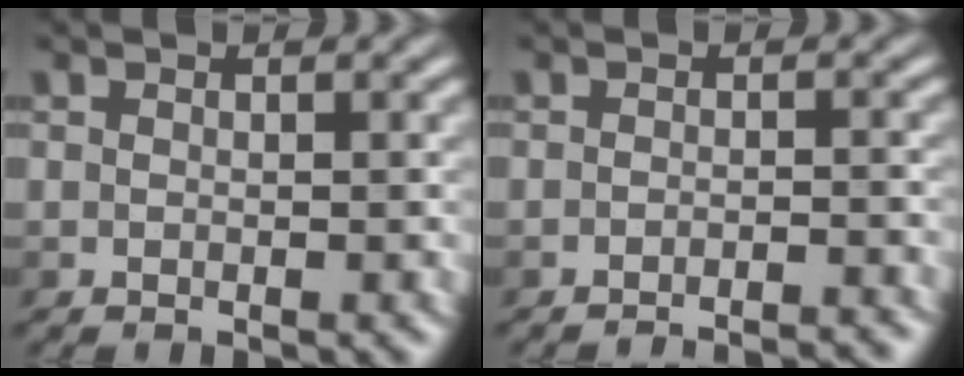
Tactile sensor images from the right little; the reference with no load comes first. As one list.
[{"total": 2.5, "force": [-2.2, 0.3, 1.1], "torque": [0.006, 0.004, -0.038]}]